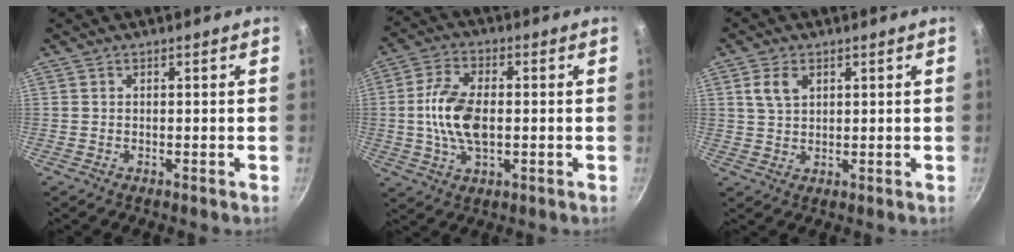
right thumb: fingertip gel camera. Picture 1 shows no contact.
{"total": 10.9, "force": [-0.3, 6.0, 9.1], "torque": [-0.174, 0.015, -0.012]}
{"total": 4.4, "force": [1.8, 2.9, 2.8], "torque": [-0.042, -0.001, 0.036]}